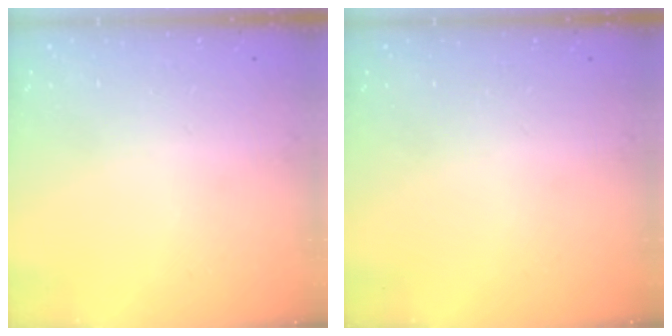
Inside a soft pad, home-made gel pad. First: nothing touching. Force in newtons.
{"total": 0.0}